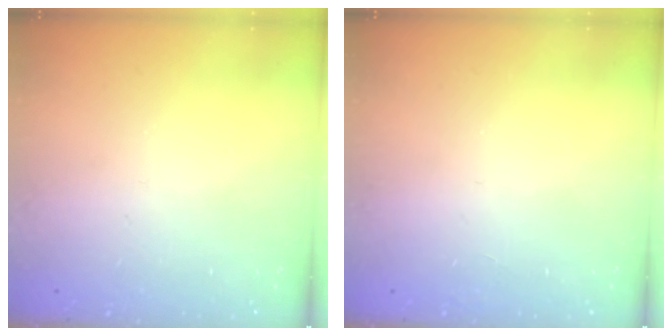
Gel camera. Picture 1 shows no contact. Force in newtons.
{"total": 0.0}